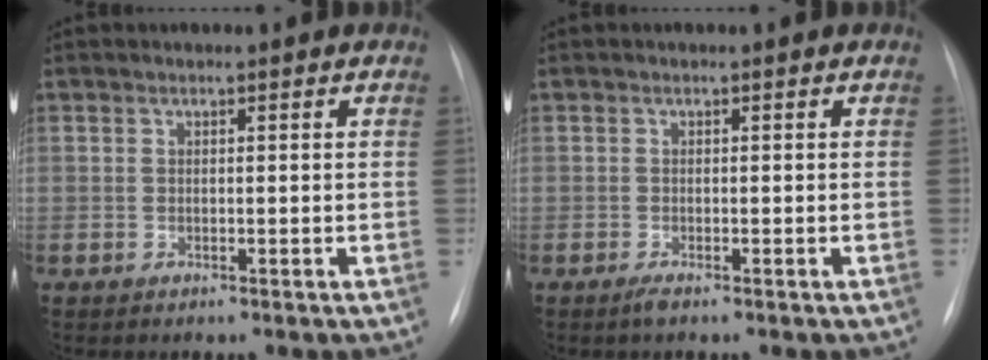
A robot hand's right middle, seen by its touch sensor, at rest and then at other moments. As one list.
[{"total": 0.9, "force": [-0.6, 0.0, 0.6], "torque": [-0.015, -0.002, -0.012]}]